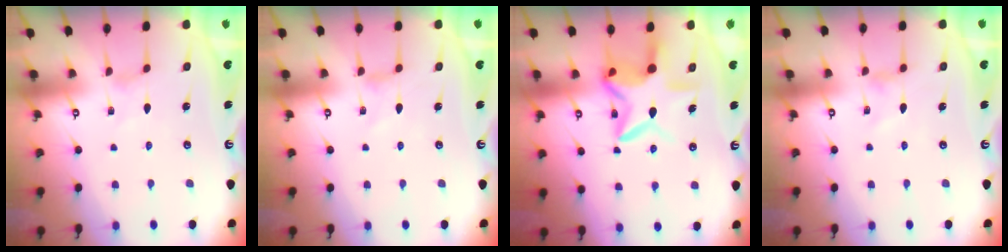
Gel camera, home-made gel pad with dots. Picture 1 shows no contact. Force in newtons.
{"total": 0.0}
{"total": 12.8, "press": 12.7, "slide": 1.6}
{"total": 1.0, "press": 1.0, "slide": 0.3}